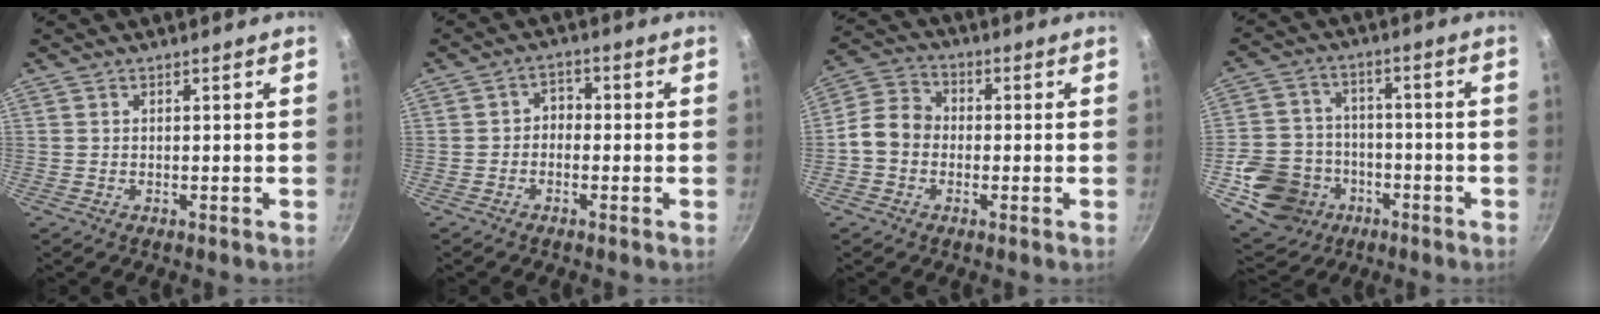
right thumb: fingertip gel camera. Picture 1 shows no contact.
{"total": 2.9, "force": [-0.9, 2.3, 1.5], "torque": [-0.010, 0.016, -0.024]}
{"total": 7.5, "force": [-1.2, 6.2, 4.1], "torque": [-0.051, 0.023, -0.044]}
{"total": 14.5, "force": [-5.8, 12.1, 5.7], "torque": [-0.081, 0.042, -0.087]}